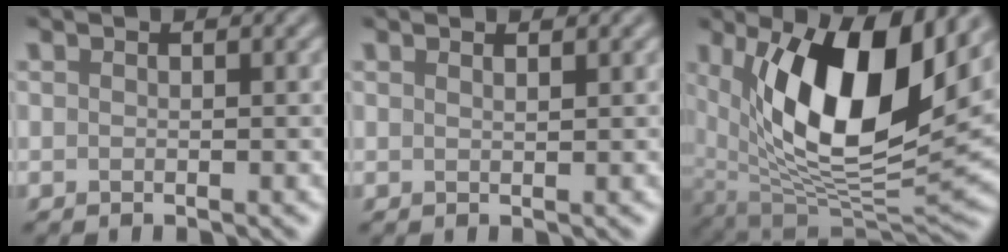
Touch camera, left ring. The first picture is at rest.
{"total": 0.9, "force": [0.7, 0.2, 0.4], "torque": [0.000, -0.001, 0.008]}
{"total": 13.6, "force": [4.3, 5.8, 11.5], "torque": [-0.191, -0.013, 0.076]}